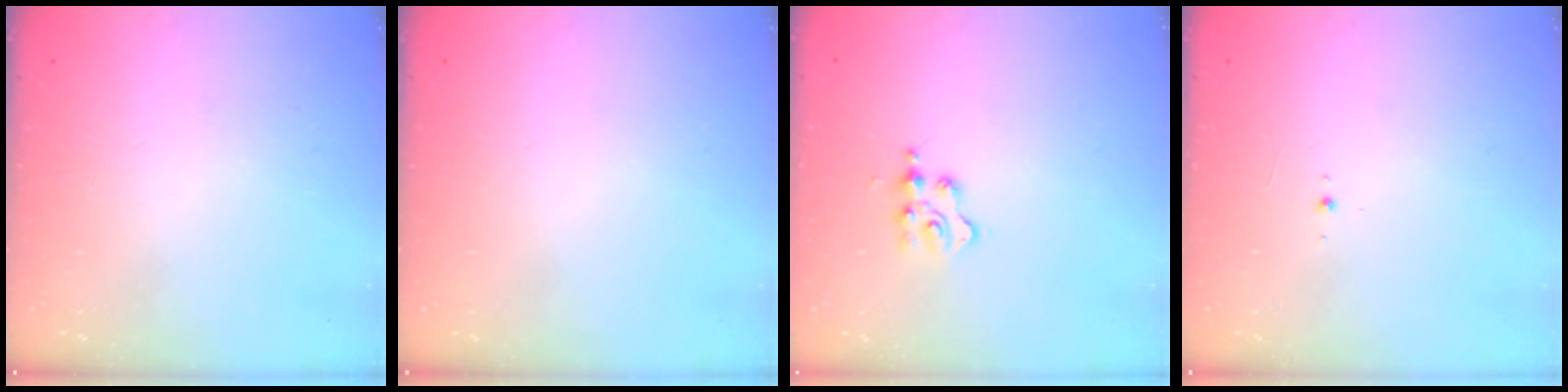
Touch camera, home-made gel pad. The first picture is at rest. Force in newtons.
{"total": 0.0}
{"total": 2.3, "press": 2.2, "slide": 0.5}
{"total": 2.7, "press": 2.5, "slide": 0.8}